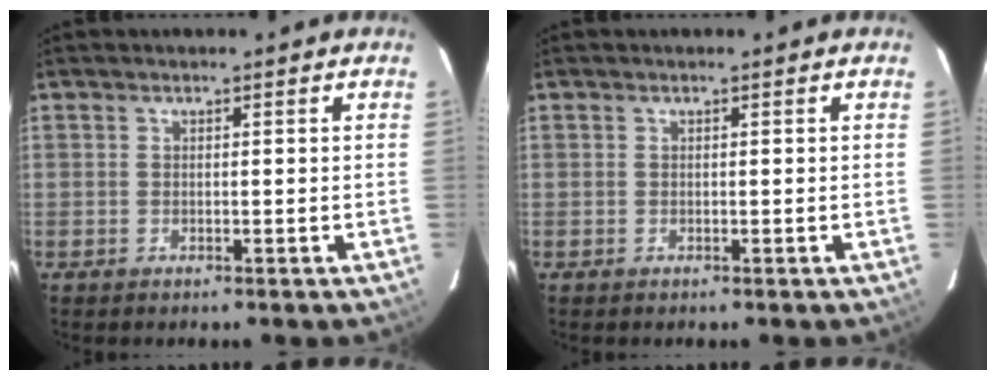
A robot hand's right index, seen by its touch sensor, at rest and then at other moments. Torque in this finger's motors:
{"motor_torque": [0.00, 0.00, 0.01, 0.00]}